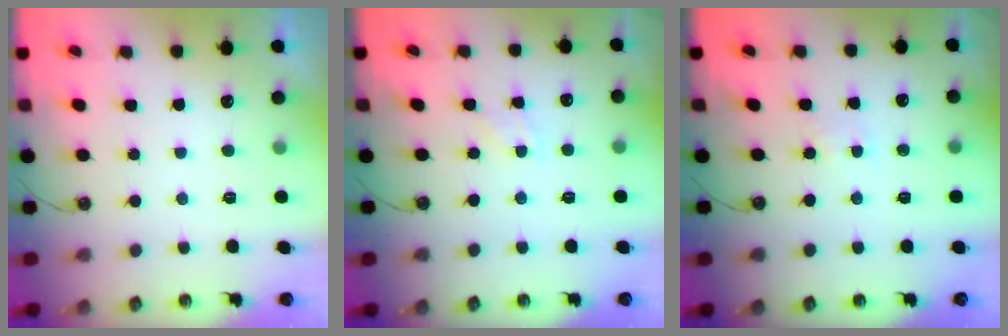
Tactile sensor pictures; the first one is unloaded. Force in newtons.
{"total": 2.3, "press": 2.2, "slide": 0.4}
{"total": 2.8, "press": 2.8, "slide": 0.3}